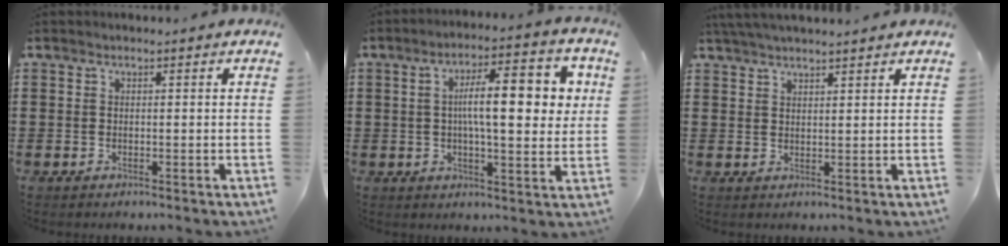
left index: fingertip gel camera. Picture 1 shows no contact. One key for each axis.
{"total": 11.7, "fx": 2.0, "fy": 3.6, "fz": 11.0, "tx": -0.180, "ty": 0.006, "tz": 0.026}
{"total": 2.8, "fx": 2.7, "fy": 0.0, "fz": 0.7, "tx": -0.020, "ty": -0.002, "tz": 0.053}